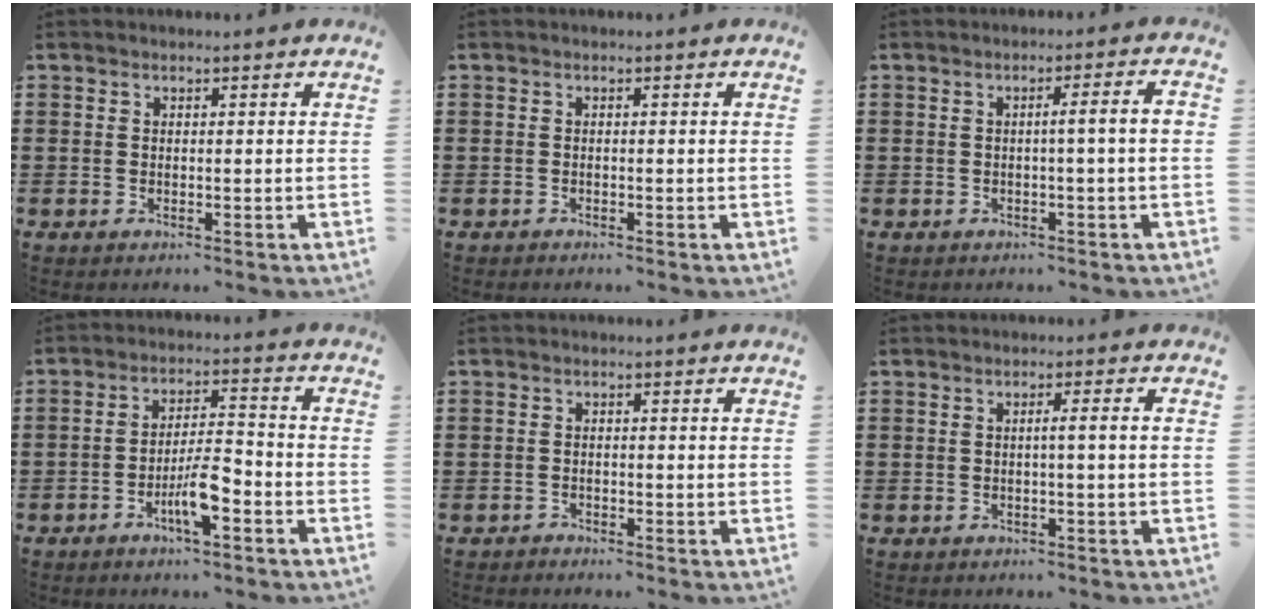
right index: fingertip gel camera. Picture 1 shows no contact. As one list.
[{"total": 0.0}, {"total": 3.2, "force": [-0.4, -0.3, 3.2], "torque": [-0.054, -0.003, -0.011]}, {"total": 7.0, "force": [-3.4, 1.9, 5.9], "torque": [-0.116, 0.000, -0.064]}, {"total": 0.7, "force": [-0.7, 0.2, -0.1], "torque": [-0.002, 0.002, -0.016]}, {"total": 2.0, "force": [-0.3, -0.4, 1.9], "torque": [-0.032, -0.005, -0.008]}]